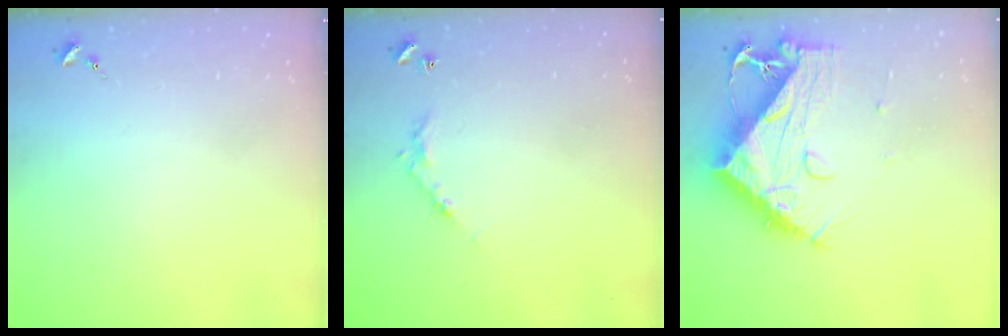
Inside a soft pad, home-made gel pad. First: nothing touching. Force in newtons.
{"total": 5.2, "press": 5.2, "slide": 0.3}
{"total": 13.9, "press": 13.8, "slide": 1.3}